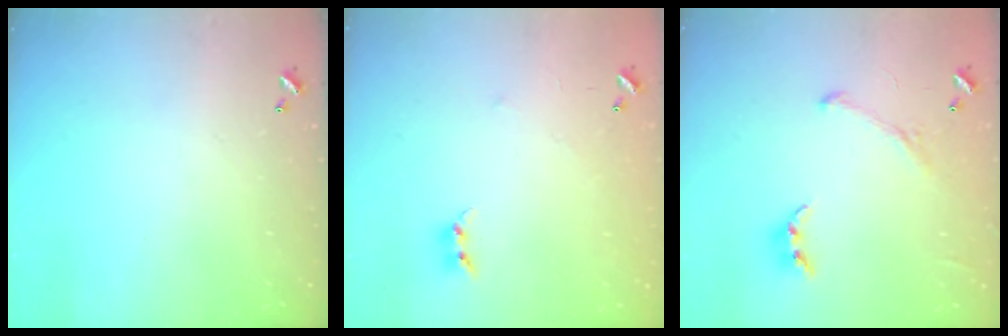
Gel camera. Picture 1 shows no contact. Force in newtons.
{"total": 5.1, "press": 4.9, "slide": 1.1}
{"total": 1.6, "press": 1.4, "slide": 0.8}